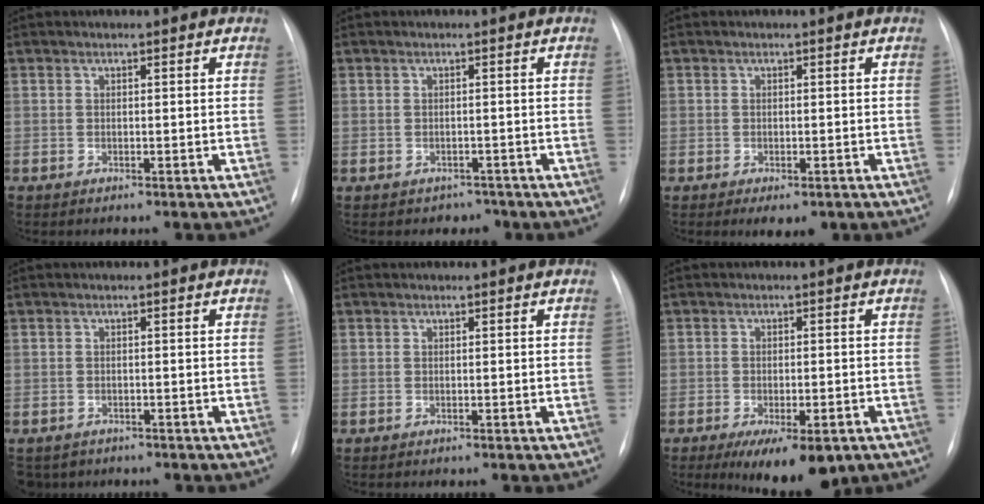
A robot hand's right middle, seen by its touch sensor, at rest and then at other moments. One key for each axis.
{"total": 2.3, "fx": -1.7, "fy": 1.5, "fz": -0.4, "tx": 0.005, "ty": 0.010, "tz": -0.020}
{"total": 3.0, "fx": -1.7, "fy": 1.5, "fz": 2.0, "tx": -0.019, "ty": -0.006, "tz": -0.010}
{"total": 3.4, "fx": -2.6, "fy": 2.3, "fz": 0.4, "tx": 0.000, "ty": 0.003, "tz": -0.037}
{"total": 0.0}
{"total": 9.3, "fx": -5.7, "fy": 3.2, "fz": 6.5, "tx": -0.086, "ty": -0.013, "tz": -0.077}